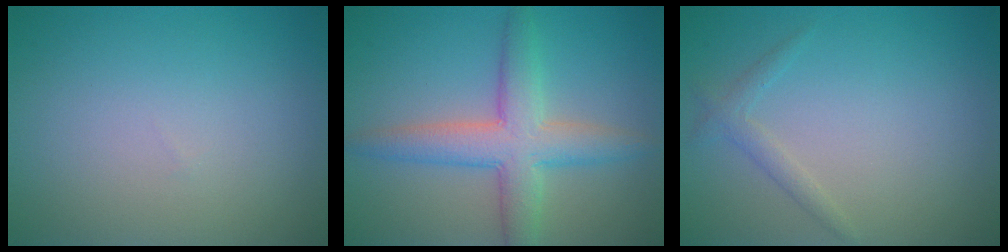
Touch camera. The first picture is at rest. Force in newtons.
{"total": 5.5, "press": 5.5, "slide": 0.2}
{"total": 1.3, "press": 1.3, "slide": 0.1}